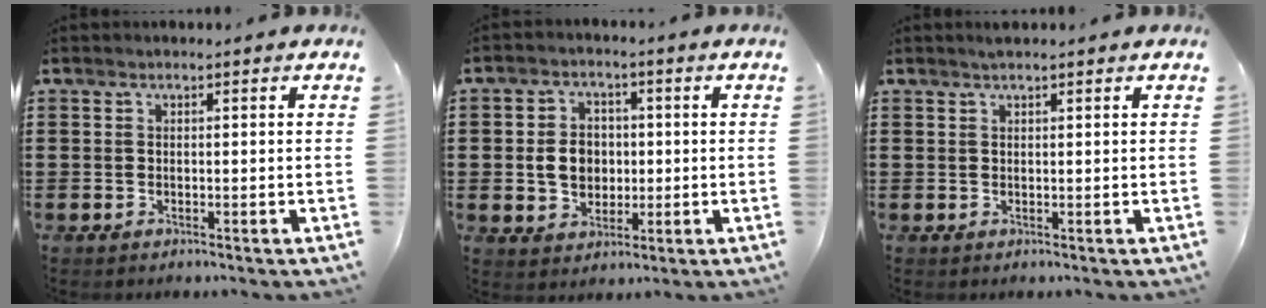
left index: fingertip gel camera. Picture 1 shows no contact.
{"total": 5.9, "force": [-0.2, 4.8, 3.5], "torque": [-0.076, 0.007, -0.010]}
{"total": 0.9, "force": [0.8, 0.0, 0.5], "torque": [-0.011, 0.000, 0.015]}